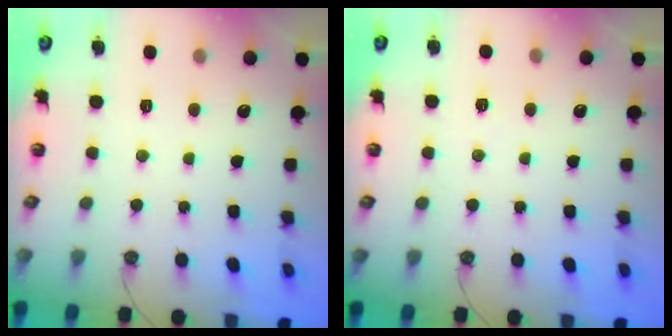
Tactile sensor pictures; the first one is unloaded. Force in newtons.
{"total": 5.2, "press": 2.8, "slide": 4.4}